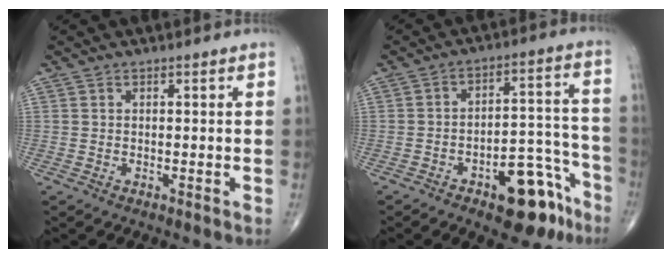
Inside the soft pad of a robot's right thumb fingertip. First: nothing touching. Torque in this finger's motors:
{"motor_torque": [3.39, 1.62, 0.70, -0.89, 0.10]}